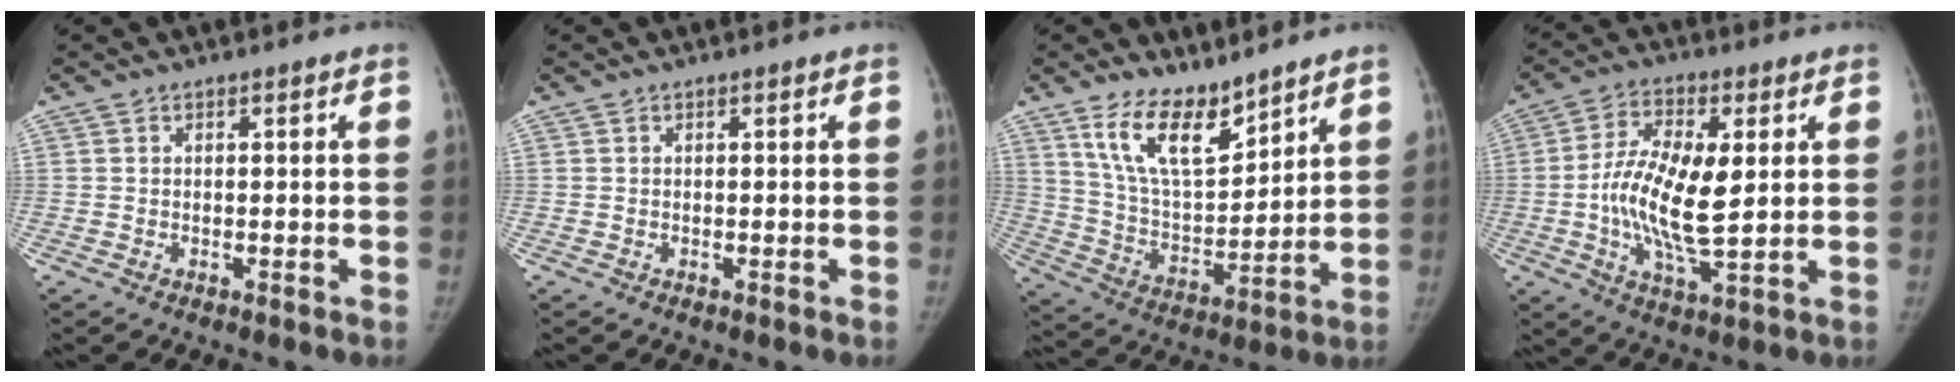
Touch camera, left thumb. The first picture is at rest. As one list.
[{"total": 0.0}, {"total": 12.6, "force": [9.2, 5.0, 7.0], "torque": [-0.100, -0.068, 0.186]}, {"total": 13.5, "force": [0.7, 5.1, 12.4], "torque": [-0.235, -0.009, 0.010]}]